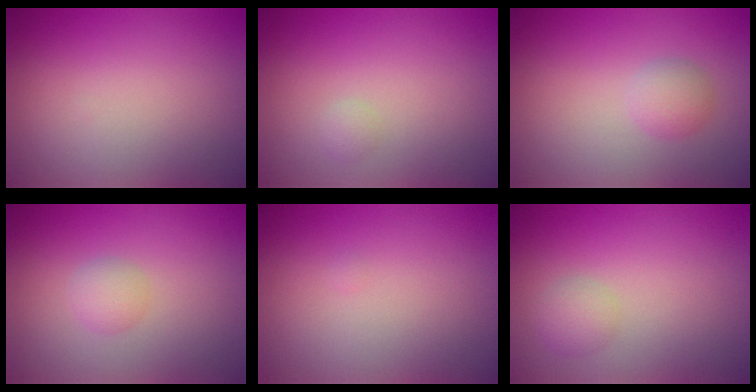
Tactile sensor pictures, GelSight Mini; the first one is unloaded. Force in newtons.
{"total": 0.6, "press": 0.6, "slide": 0.0}
{"total": 1.7, "press": 1.7, "slide": 0.1}
{"total": 1.5, "press": 1.5, "slide": 0.1}
{"total": 0.0}
{"total": 1.6, "press": 1.6, "slide": 0.1}